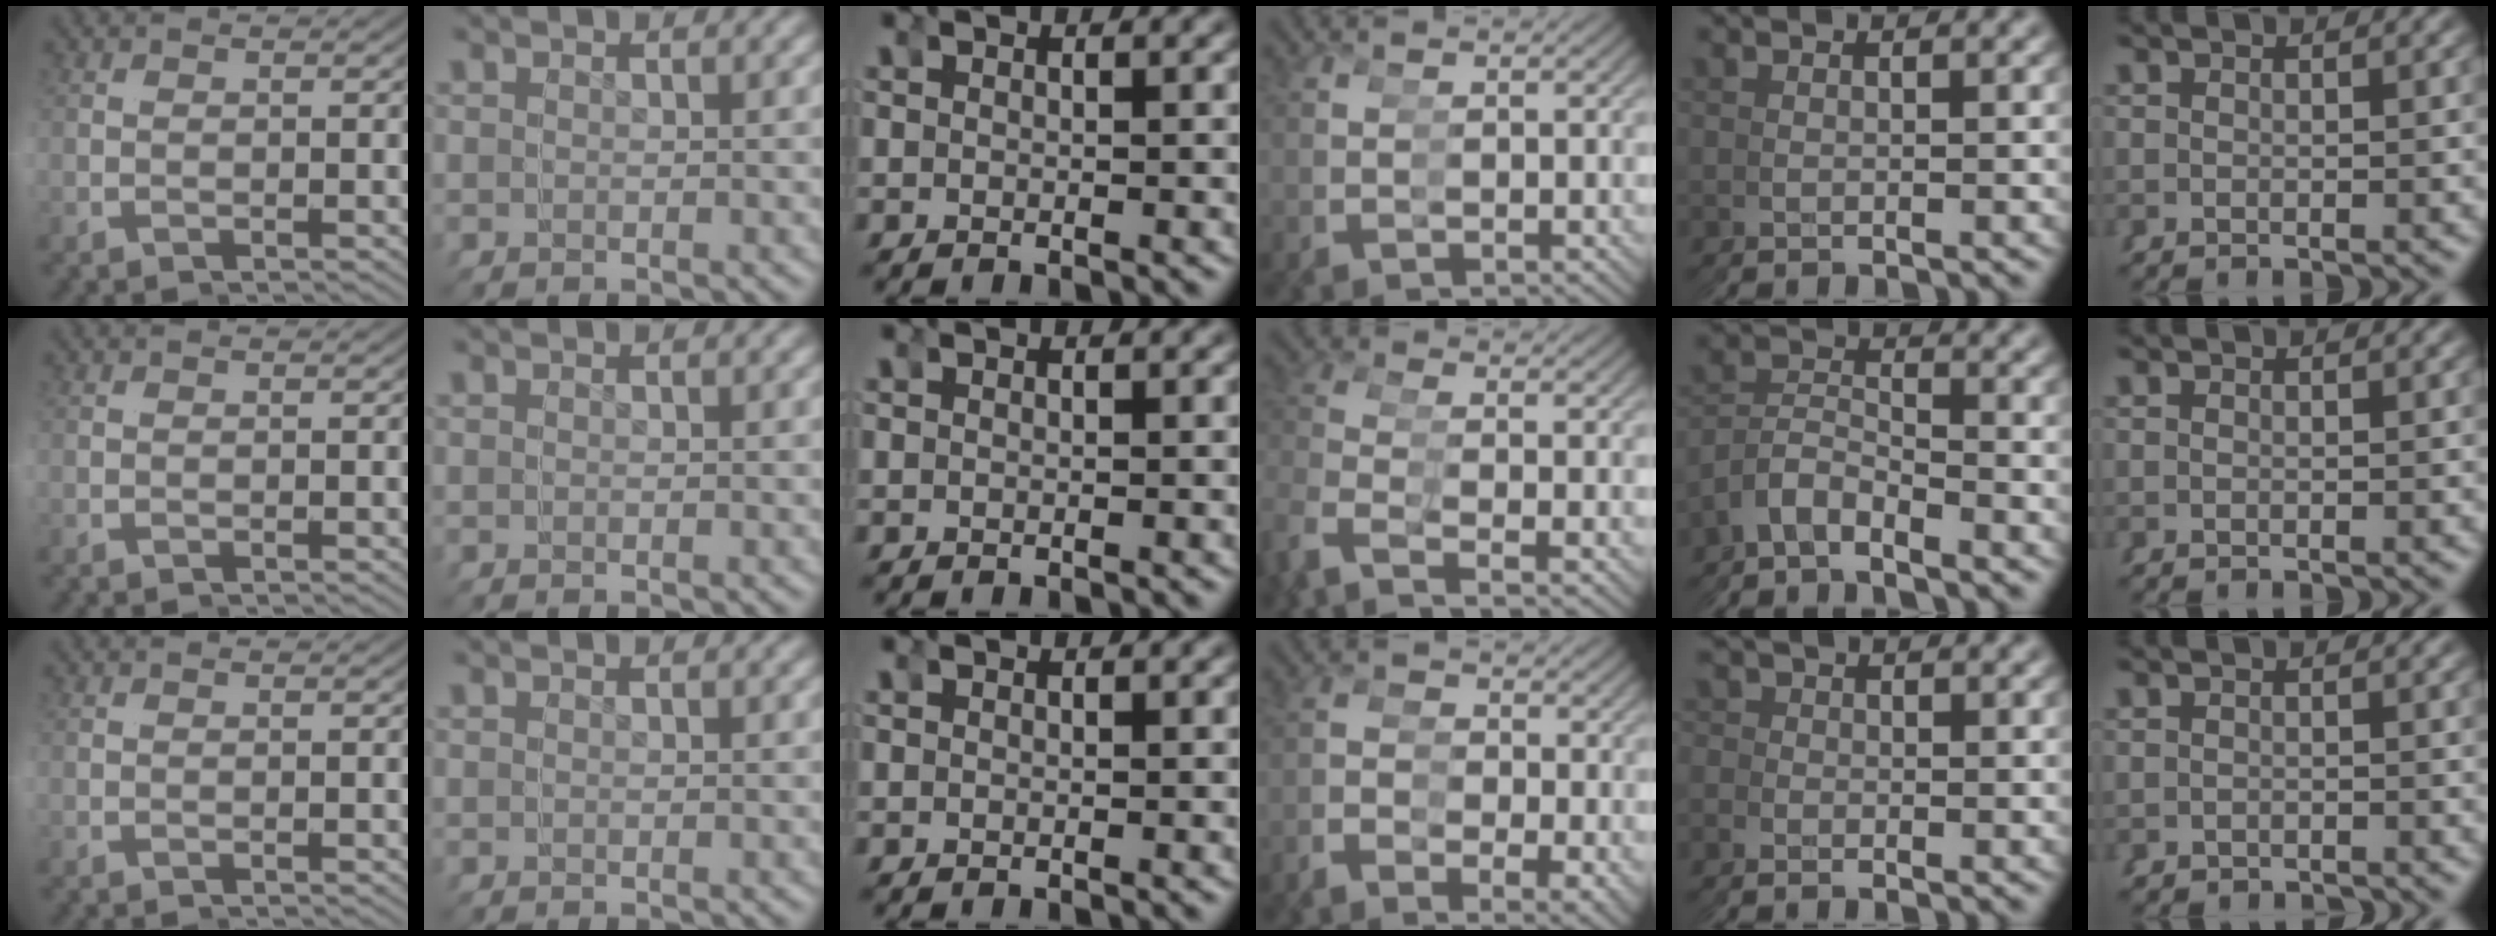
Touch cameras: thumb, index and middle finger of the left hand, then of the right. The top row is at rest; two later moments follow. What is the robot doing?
{"motion": "grasp_and_lifting", "object": "hoodie"}